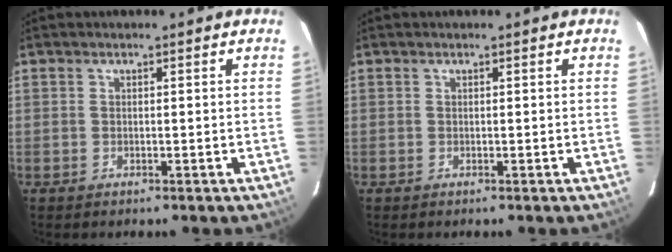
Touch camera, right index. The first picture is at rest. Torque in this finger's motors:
{"motor_torque": [0.00, 0.00, 0.00, 0.00]}